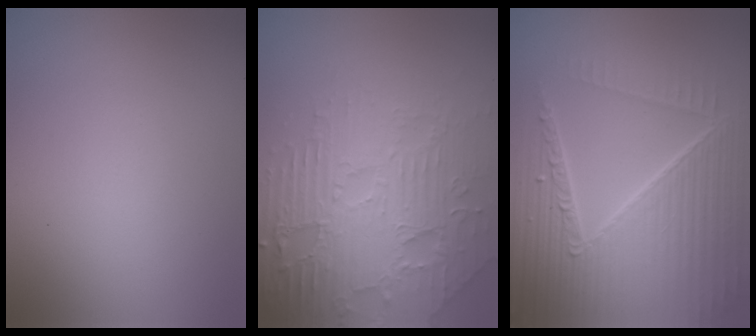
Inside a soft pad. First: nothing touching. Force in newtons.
{"total": 7.4, "press": 5.5, "slide": 5.0}
{"total": 9.0, "press": 6.2, "slide": 6.6}